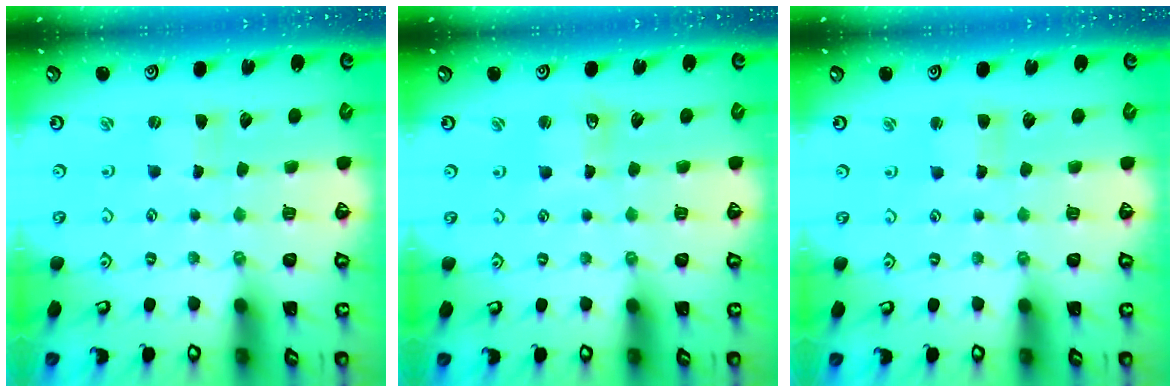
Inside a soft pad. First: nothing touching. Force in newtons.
{"total": 2.6, "press": 2.6, "slide": 0.2}
{"total": 1.8, "press": 1.7, "slide": 0.4}